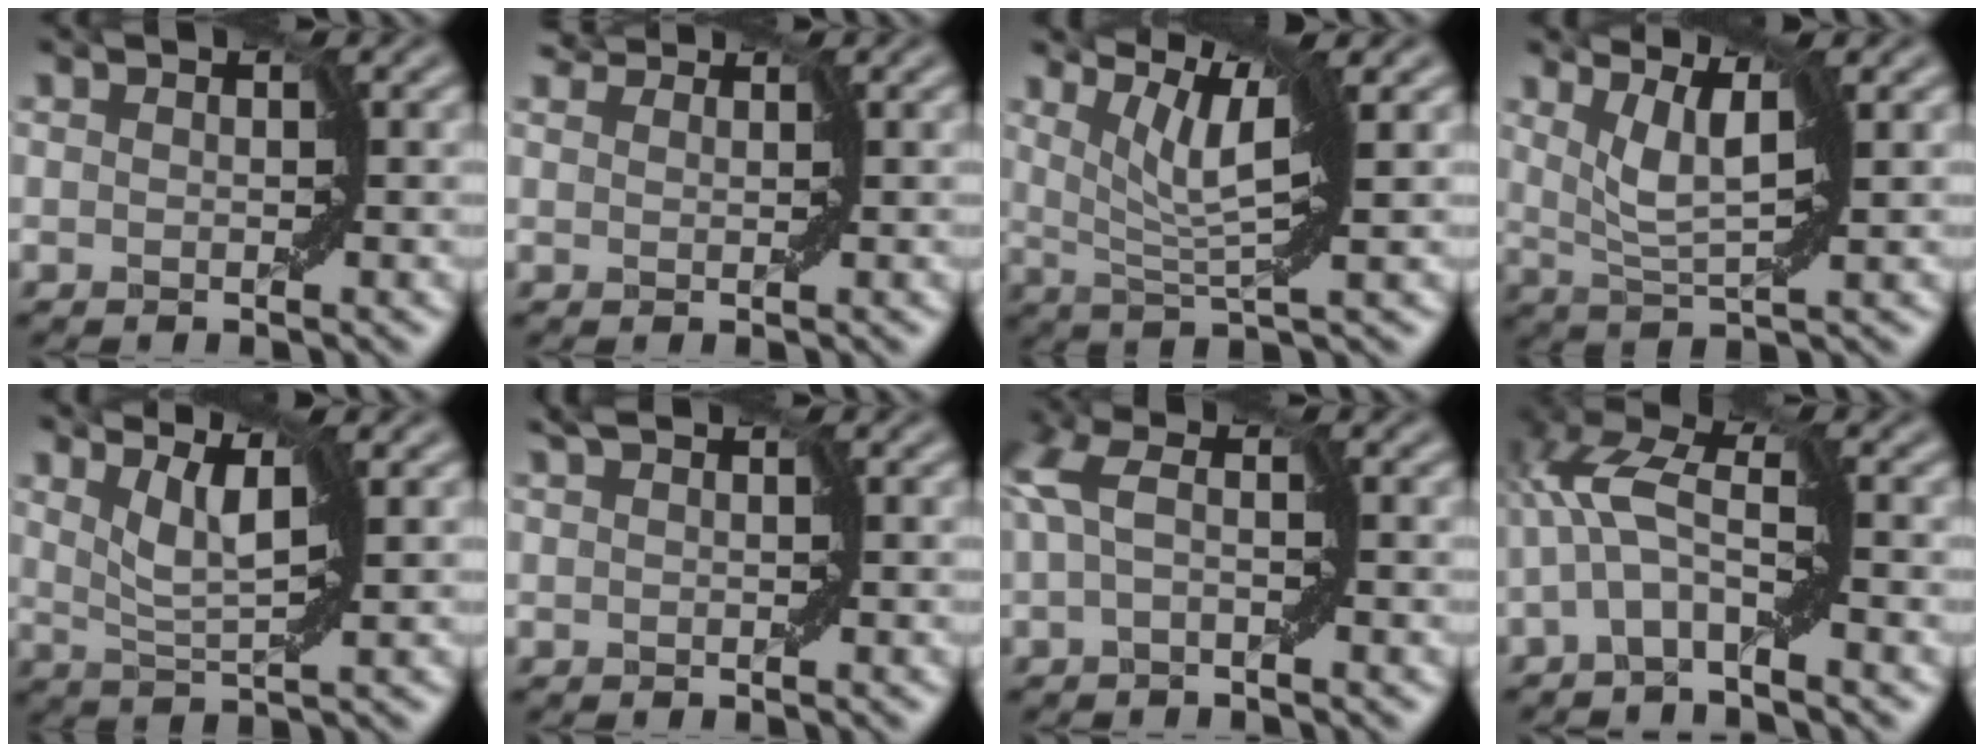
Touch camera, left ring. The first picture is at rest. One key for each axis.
{"total": 1.3, "fx": 1.0, "fy": 0.6, "fz": 0.5, "tx": -0.019, "ty": 0.003, "tz": 0.009}
{"total": 5.0, "fx": 2.6, "fy": 0.3, "fz": 4.3, "tx": -0.078, "ty": -0.002, "tz": 0.047}
{"total": 3.8, "fx": 2.1, "fy": 0.3, "fz": 3.1, "tx": -0.062, "ty": -0.006, "tz": 0.042}
{"total": 3.2, "fx": 2.3, "fy": 0.1, "fz": 2.3, "tx": -0.047, "ty": -0.004, "tz": 0.043}
{"total": 1.0, "fx": 0.6, "fy": 0.3, "fz": 0.7, "tx": -0.014, "ty": 0.005, "tz": 0.006}
{"total": 3.4, "fx": 0.1, "fy": 1.3, "fz": 3.1, "tx": -0.086, "ty": 0.014, "tz": -0.008}
{"total": 5.1, "fx": -0.8, "fy": 1.3, "fz": 4.8, "tx": -0.110, "ty": 0.021, "tz": -0.030}